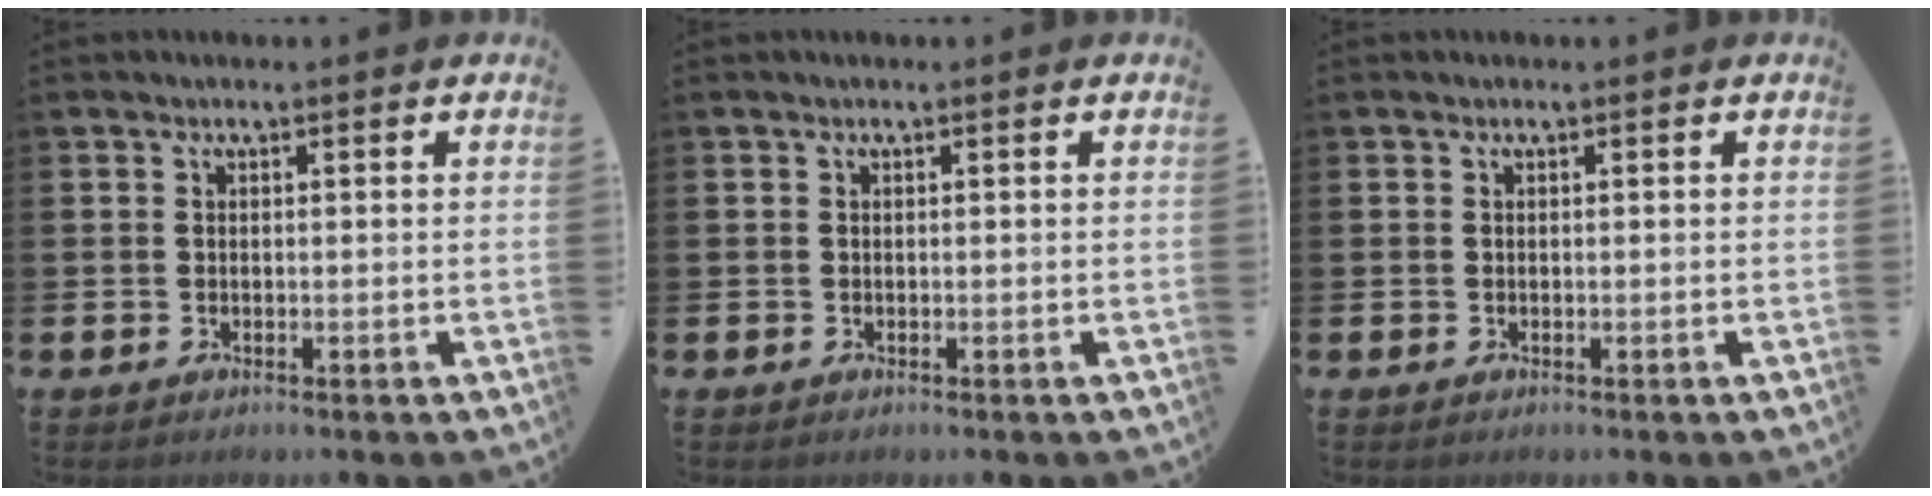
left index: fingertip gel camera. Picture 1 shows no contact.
{"total": 0.0}
{"total": 0.0}